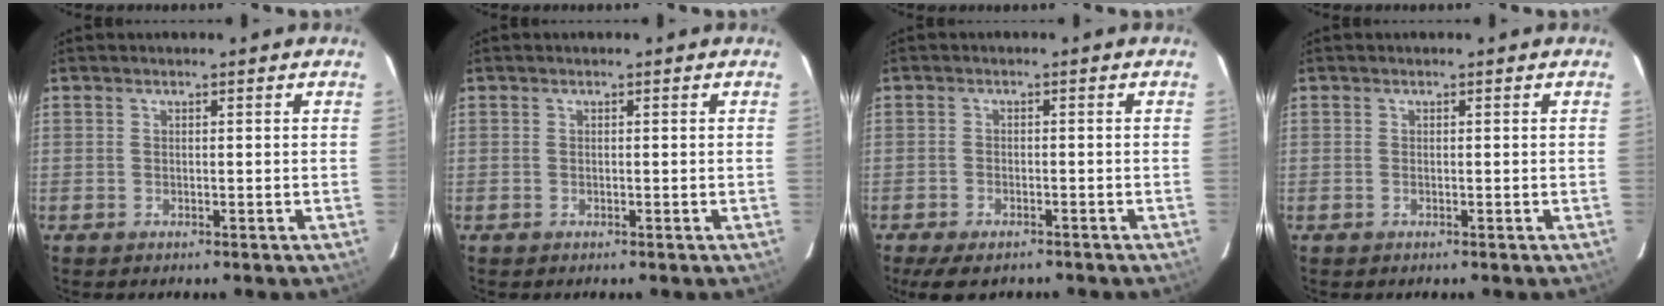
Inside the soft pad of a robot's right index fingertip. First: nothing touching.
{"total": 0.0}
{"total": 6.3, "force": [-4.8, 2.6, 3.2], "torque": [-0.079, -0.017, -0.077]}
{"total": 0.0}